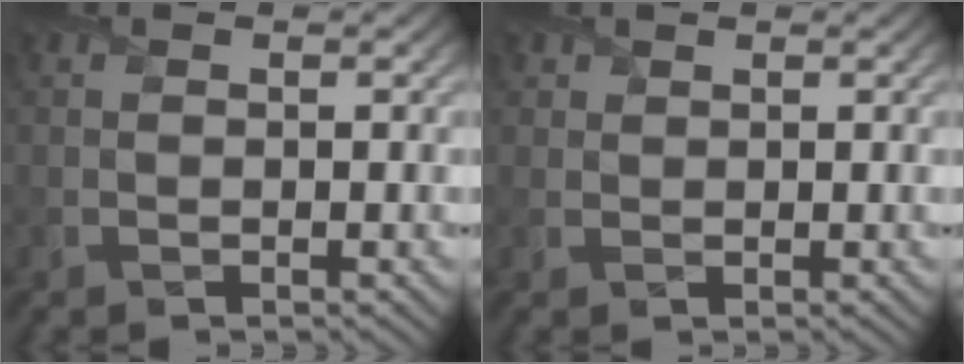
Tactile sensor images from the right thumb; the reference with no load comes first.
{"total": 1.4, "force": [1.0, 1.0, 0.3], "torque": [-0.009, 0.001, 0.022]}